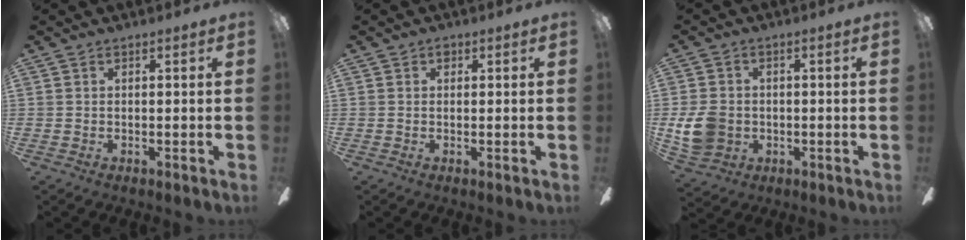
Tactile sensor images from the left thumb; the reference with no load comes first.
{"total": 1.1, "force": [0.6, 0.7, 0.5], "torque": [-0.003, 0.001, 0.009]}
{"total": 8.5, "force": [-0.7, 7.2, 4.5], "torque": [-0.105, 0.016, -0.010]}